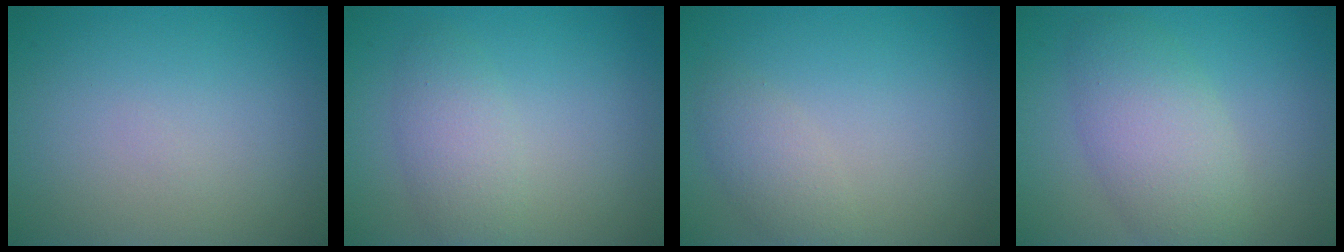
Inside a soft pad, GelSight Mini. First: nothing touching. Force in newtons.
{"total": 2.8, "press": 2.8, "slide": 0.1}
{"total": 2.0, "press": 2.0, "slide": 0.0}
{"total": 5.2, "press": 5.2, "slide": 0.2}